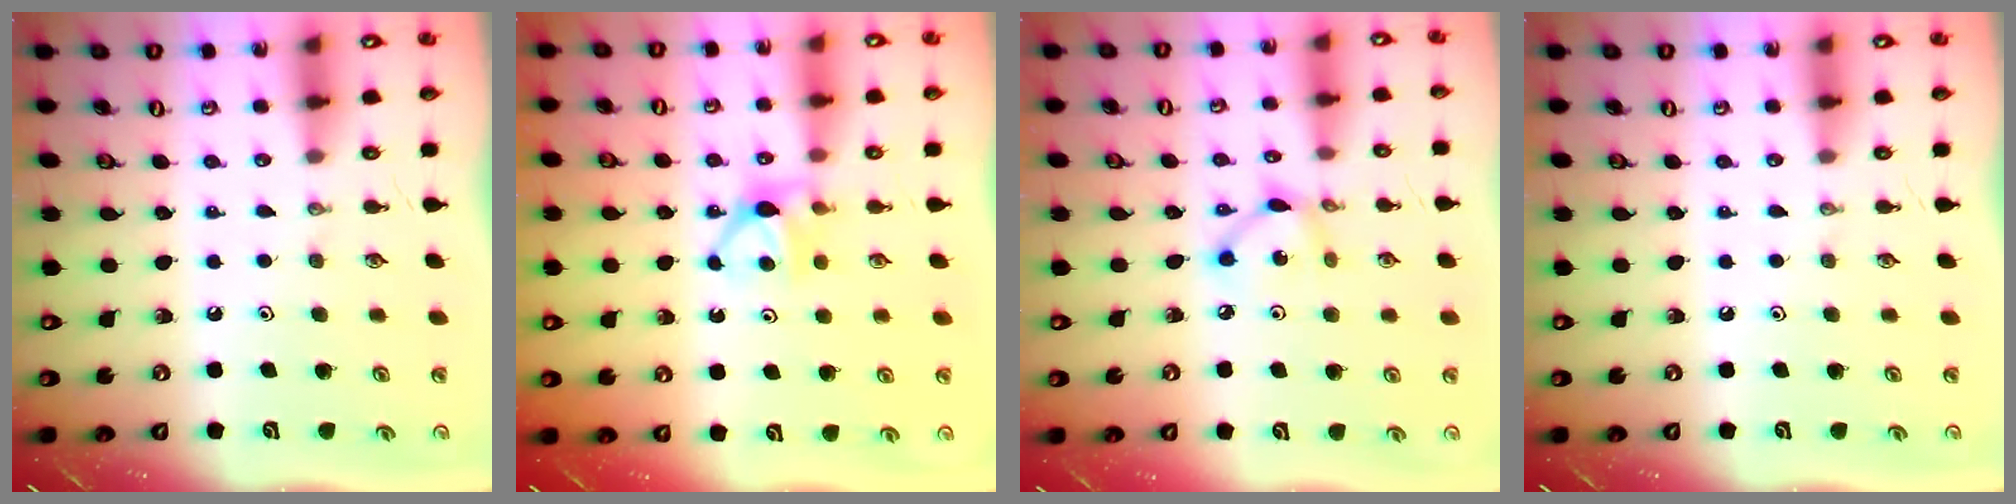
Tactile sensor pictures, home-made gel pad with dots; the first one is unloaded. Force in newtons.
{"total": 5.6, "press": 5.5, "slide": 0.7}
{"total": 5.3, "press": 5.3, "slide": 0.3}
{"total": 0.0}